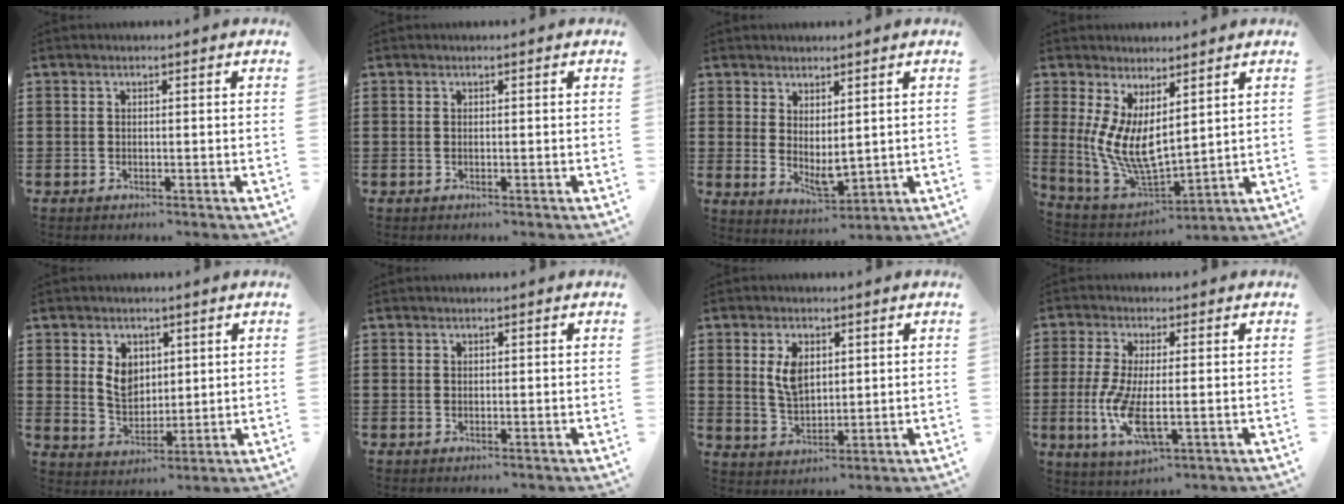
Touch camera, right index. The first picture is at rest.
{"total": 0.0}
{"total": 3.0, "force": [1.8, 1.5, 1.9], "torque": [-0.042, -0.009, 0.037]}
{"total": 7.4, "force": [1.7, 3.3, 6.4], "torque": [-0.156, -0.025, 0.029]}
{"total": 5.5, "force": [1.7, 4.2, 3.0], "torque": [-0.066, 0.010, 0.029]}
{"total": 0.5, "force": [0.3, 0.4, 0.1], "torque": [-0.004, 0.002, 0.006]}
{"total": 5.3, "force": [1.7, 3.2, 3.9], "torque": [-0.086, 0.010, 0.030]}
{"total": 8.2, "force": [-1.5, 2.5, 7.7], "torque": [-0.172, -0.020, -0.029]}